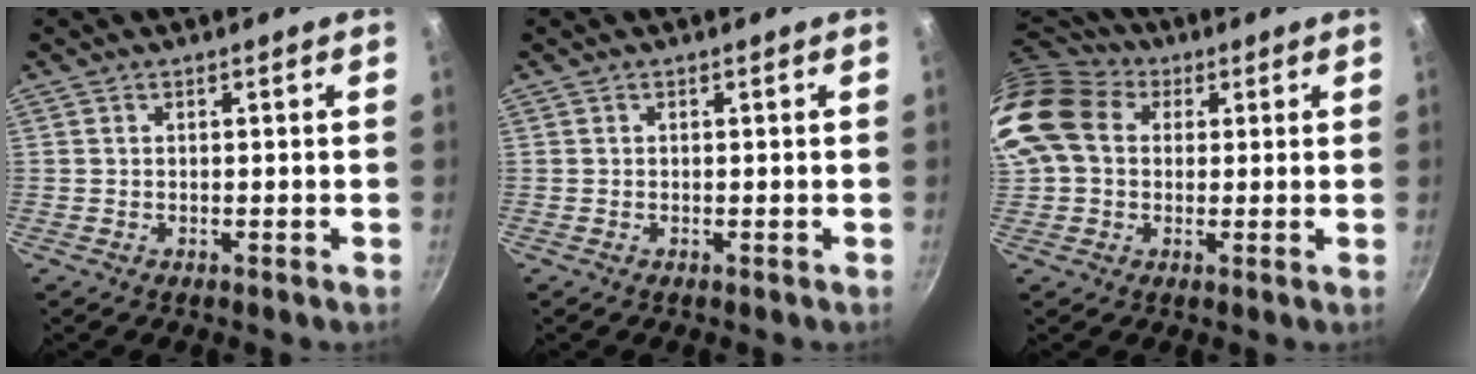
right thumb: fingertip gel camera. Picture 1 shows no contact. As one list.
[{"total": 0.0}, {"total": 16.6, "force": [4.3, 12.8, 9.7], "torque": [-0.199, 0.028, 0.066]}]